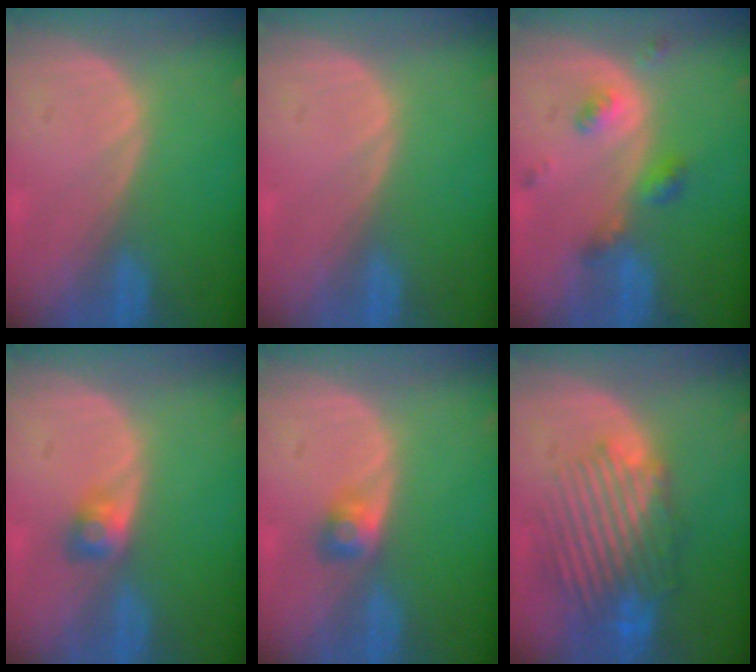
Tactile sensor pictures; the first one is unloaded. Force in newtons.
{"total": 0.0}
{"total": 5.0, "press": 4.4, "slide": 2.4}
{"total": 2.5, "press": 2.4, "slide": 0.8}
{"total": 2.5, "press": 2.4, "slide": 0.8}
{"total": 10.2, "press": 9.1, "slide": 4.5}